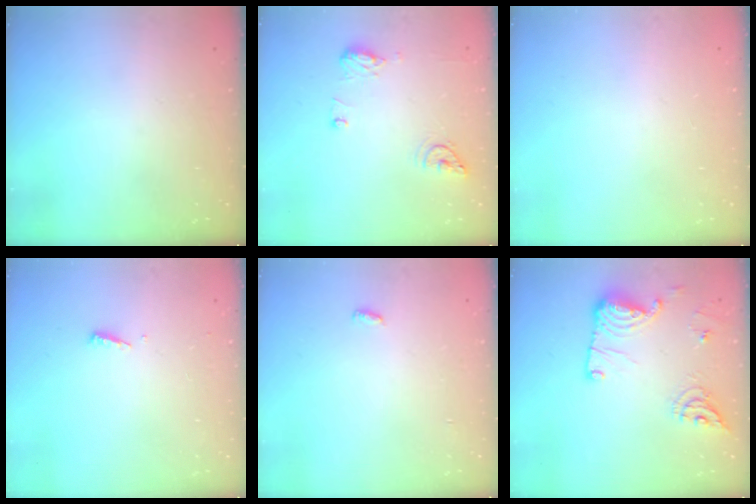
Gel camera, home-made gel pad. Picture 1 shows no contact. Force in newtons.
{"total": 12.8, "press": 10.6, "slide": 7.2}
{"total": 1.1, "press": 0.9, "slide": 0.6}
{"total": 3.1, "press": 3.1, "slide": 0.3}
{"total": 6.9, "press": 2.6, "slide": 6.4}
{"total": 14.5, "press": 14.5, "slide": 0.4}